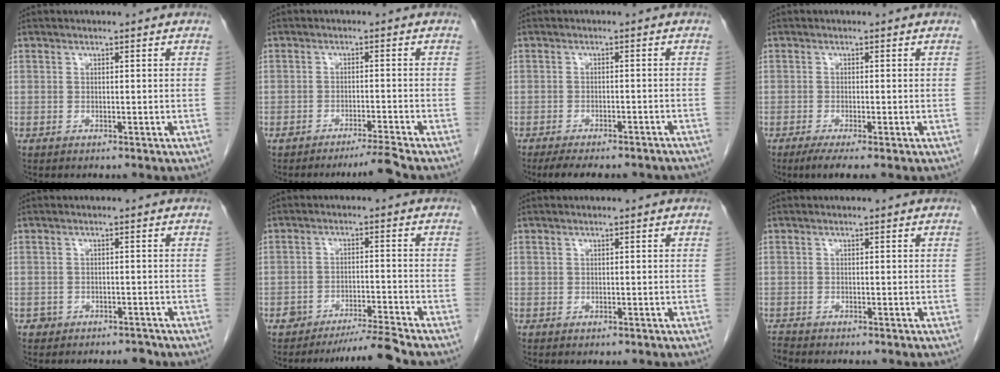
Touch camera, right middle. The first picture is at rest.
{"total": 3.6, "force": [-3.1, -1.4, 1.2], "torque": [-0.021, -0.015, -0.054]}
{"total": 12.5, "force": [-10.9, 3.0, 5.3], "torque": [-0.080, -0.002, -0.135]}
{"total": 3.5, "force": [-2.3, 0.1, 2.6], "torque": [-0.045, -0.011, -0.041]}
{"total": 1.9, "force": [-1.4, 1.3, 0.1], "torque": [0.000, 0.007, -0.019]}
{"total": 4.9, "force": [-4.4, -1.3, 1.8], "torque": [-0.029, -0.014, -0.078]}
{"total": 0.5, "force": [-0.1, 0.5, 0.2], "torque": [-0.008, 0.000, 0.003]}
{"total": 1.0, "force": [-0.9, -0.1, -0.1], "torque": [0.000, -0.005, -0.017]}